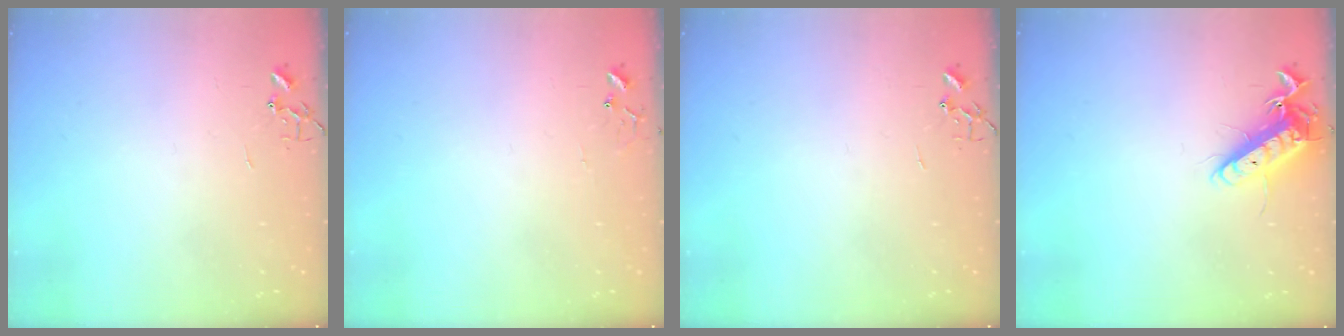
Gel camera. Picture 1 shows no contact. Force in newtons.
{"total": 7.0, "press": 7.0, "slide": 0.6}
{"total": 0.0}
{"total": 12.6, "press": 12.6, "slide": 1.4}